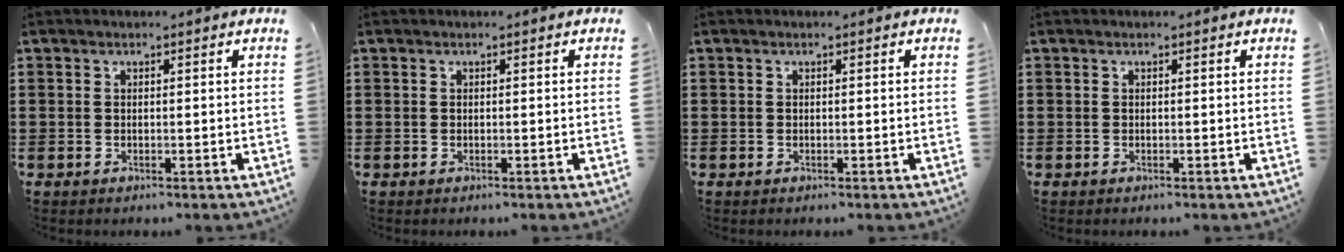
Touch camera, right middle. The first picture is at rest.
{"total": 0.0}
{"total": 0.0}
{"total": 0.0}